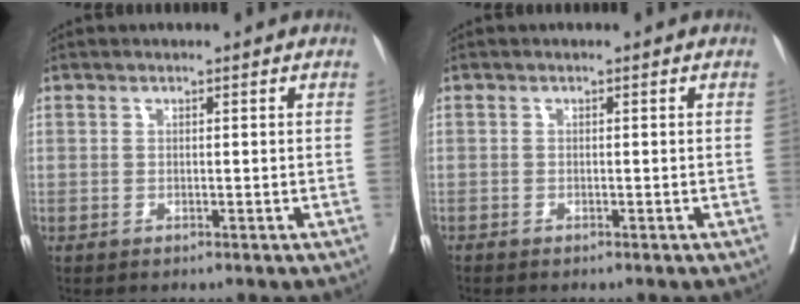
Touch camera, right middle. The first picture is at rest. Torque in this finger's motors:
{"motor_torque": [0.72, -1.15, 0.25, 0.05]}